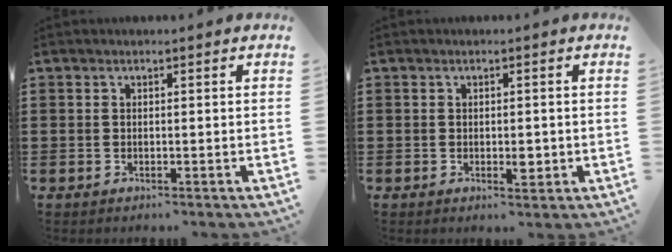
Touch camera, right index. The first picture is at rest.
{"total": 2.3, "force": [-0.4, 1.0, 2.1], "torque": [-0.037, 0.000, -0.006]}